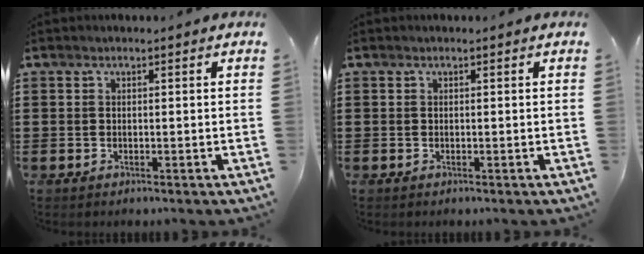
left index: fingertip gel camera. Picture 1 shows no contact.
{"total": 0.0}